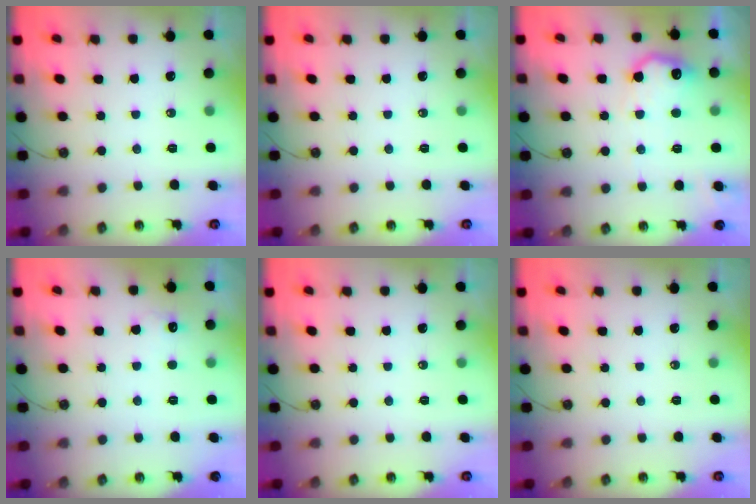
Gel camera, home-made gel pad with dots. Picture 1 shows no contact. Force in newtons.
{"total": 0.0}
{"total": 12.2, "press": 12.2, "slide": 0.3}
{"total": 4.6, "press": 4.4, "slide": 1.1}
{"total": 0.0}
{"total": 0.0}